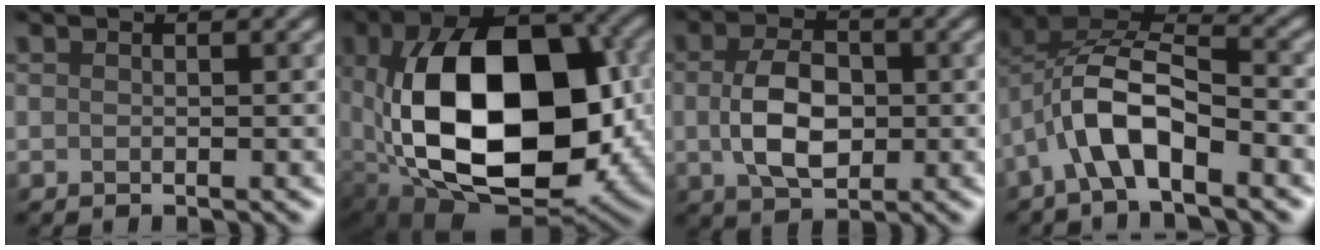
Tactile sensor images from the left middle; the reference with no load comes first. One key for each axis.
{"total": 16.0, "fx": -0.1, "fy": 10.2, "fz": 12.3, "tx": -0.235, "ty": -0.017, "tz": 0.020}
{"total": 4.7, "fx": 0.0, "fy": 3.0, "fz": 3.7, "tx": -0.085, "ty": -0.002, "tz": 0.003}
{"total": 7.3, "fx": -2.9, "fy": 3.0, "fz": 6.0, "tx": -0.124, "ty": 0.015, "tz": -0.053}